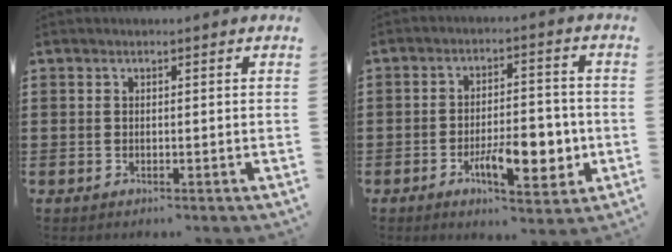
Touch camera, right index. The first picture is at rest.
{"total": 9.8, "force": [-3.0, 4.2, 8.3], "torque": [-0.118, -0.006, -0.050]}